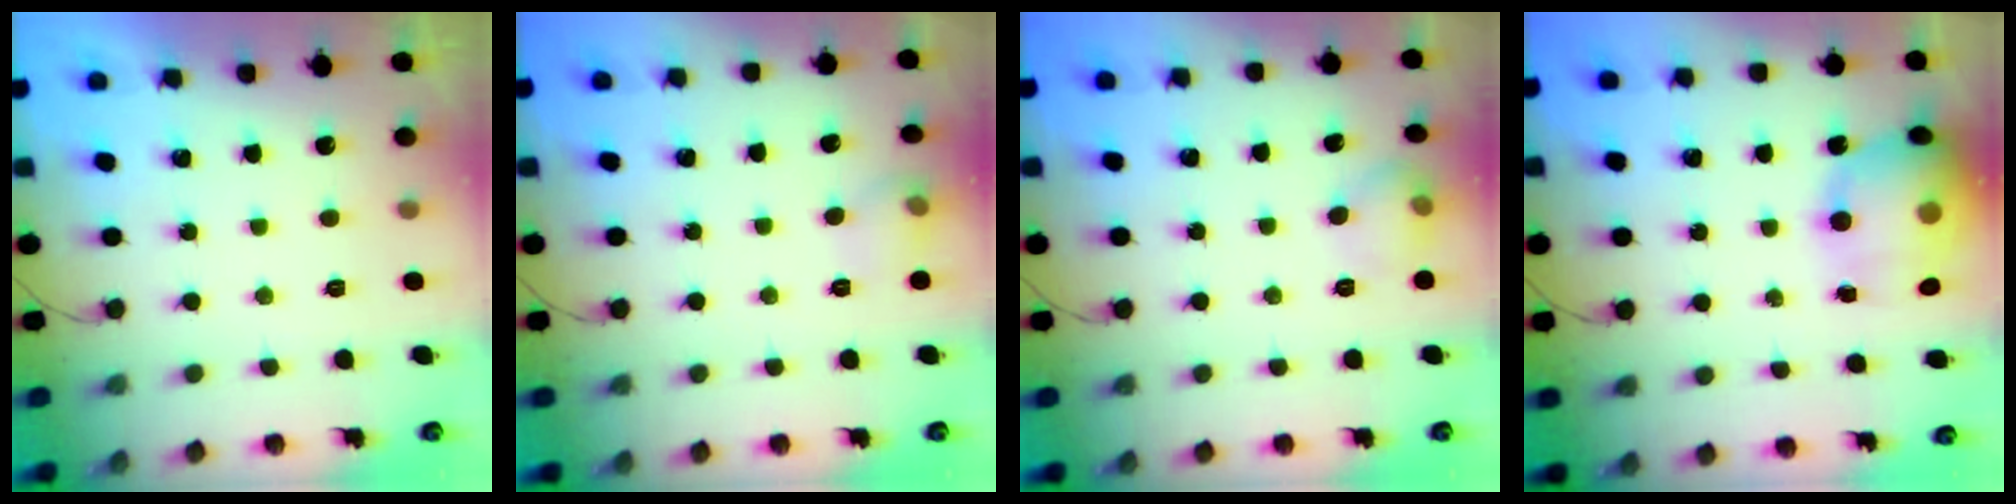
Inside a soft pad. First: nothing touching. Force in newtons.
{"total": 6.9, "press": 6.8, "slide": 1.4}
{"total": 9.3, "press": 6.9, "slide": 6.2}
{"total": 19.8, "press": 19.5, "slide": 3.8}